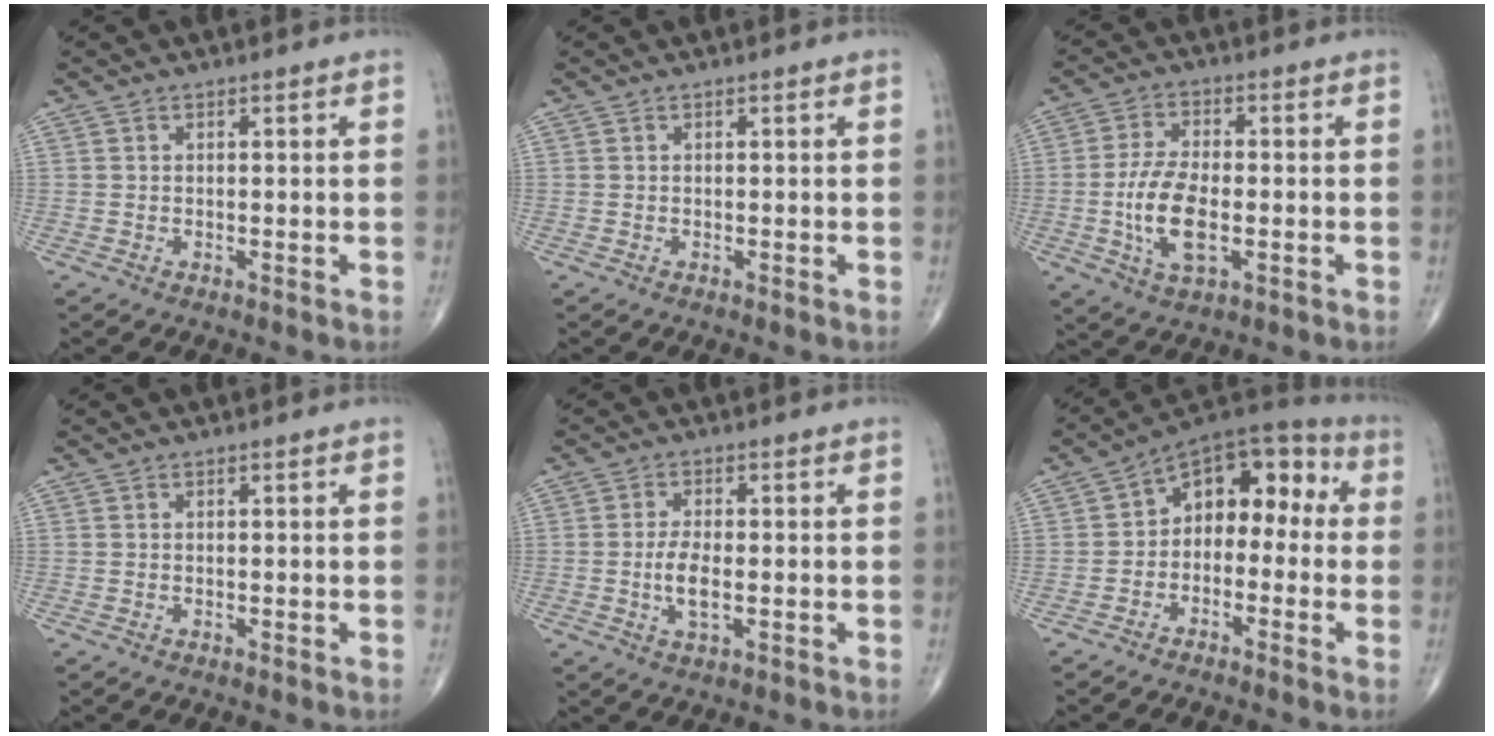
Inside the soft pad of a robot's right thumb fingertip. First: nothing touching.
{"total": 0.0}
{"total": 10.1, "force": [-1.9, 4.7, 8.7], "torque": [-0.171, 0.004, -0.036]}
{"total": 0.0}
{"total": 4.9, "force": [-0.8, 1.9, 4.4], "torque": [-0.087, -0.004, -0.016]}
{"total": 12.0, "force": [-0.3, 8.1, 8.8], "torque": [-0.080, 0.053, -0.028]}